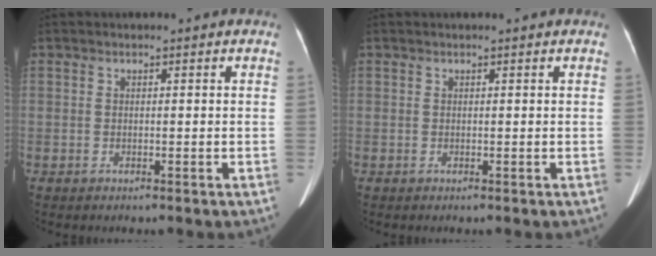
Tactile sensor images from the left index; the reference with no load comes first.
{"total": 0.8, "force": [0.7, 0.0, 0.3], "torque": [-0.007, 0.015, 0.013]}